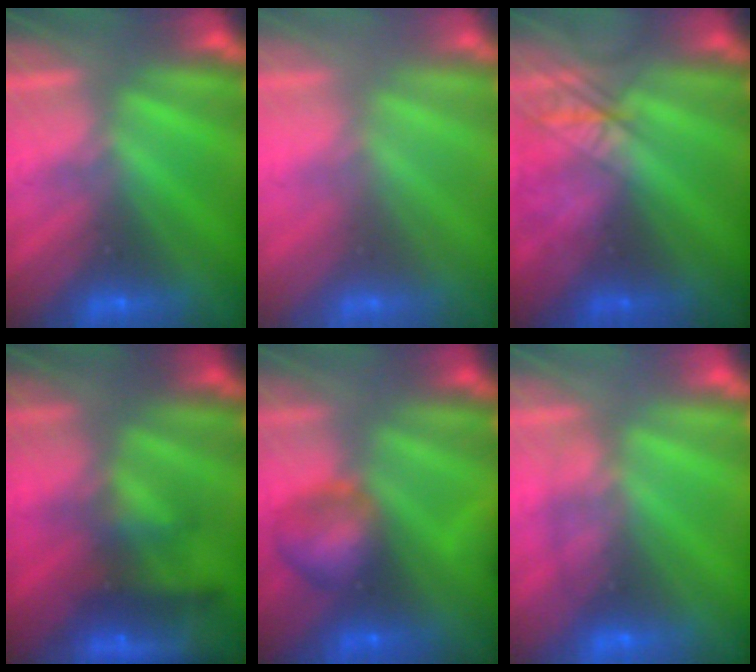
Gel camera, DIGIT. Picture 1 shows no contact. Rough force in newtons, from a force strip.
{"total": 2.3}
{"total": 2.5}
{"total": 9.5}
{"total": 8.9}
{"total": 1.8}